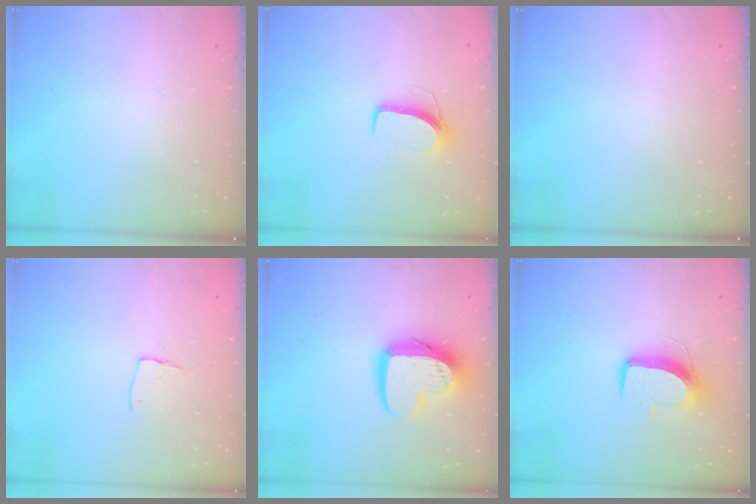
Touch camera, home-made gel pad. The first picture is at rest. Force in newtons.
{"total": 7.8, "press": 7.7, "slide": 0.5}
{"total": 0.0}
{"total": 6.0, "press": 6.0, "slide": 0.4}
{"total": 14.4, "press": 14.3, "slide": 1.4}
{"total": 9.8, "press": 9.8, "slide": 0.5}